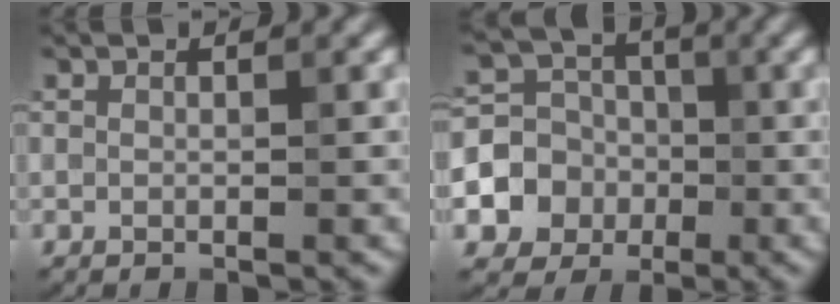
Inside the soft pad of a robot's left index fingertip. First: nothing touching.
{"total": 4.9, "force": [-1.4, 4.4, 1.6], "torque": [-0.028, 0.001, -0.036]}